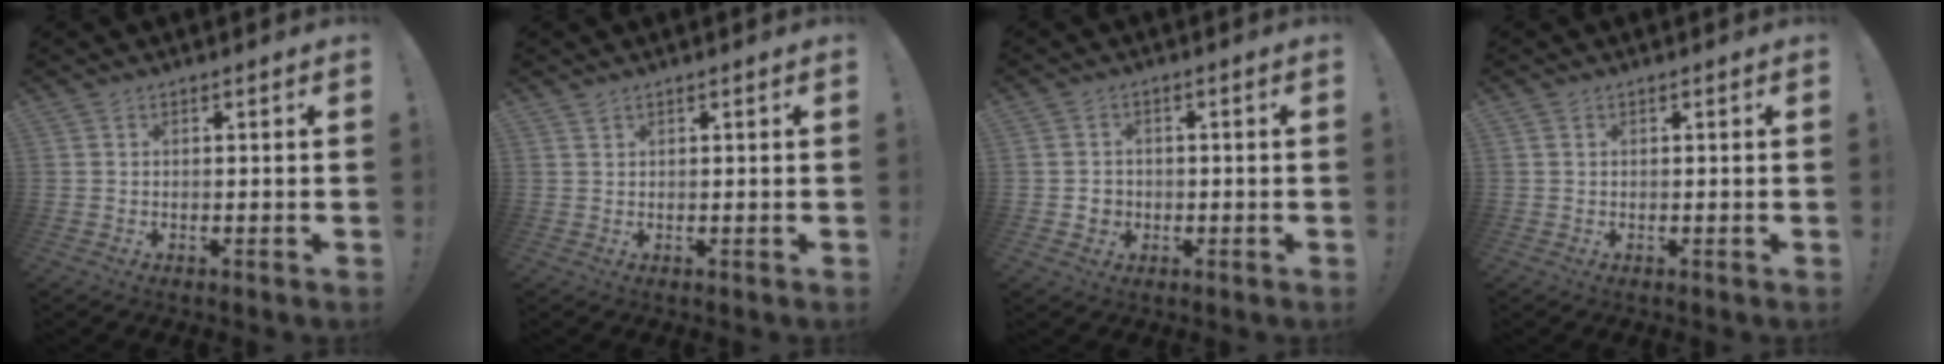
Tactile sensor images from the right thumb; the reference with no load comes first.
{"total": 0.9, "force": [0.8, 0.4, 0.3], "torque": [-0.006, 0.000, 0.016]}
{"total": 3.6, "force": [0.0, 3.5, 1.1], "torque": [-0.010, -0.002, 0.001]}
{"total": 0.5, "force": [0.2, 0.5, 0.1], "torque": [-0.010, 0.005, 0.006]}